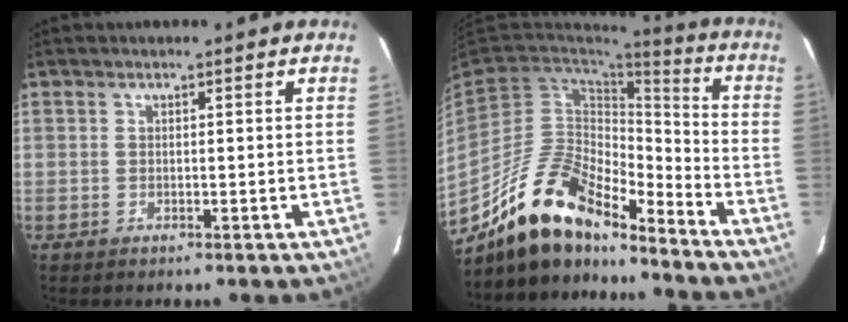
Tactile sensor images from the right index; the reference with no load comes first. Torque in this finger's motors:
{"motor_torque": [0.53, -0.61, 0.64, 0.15]}